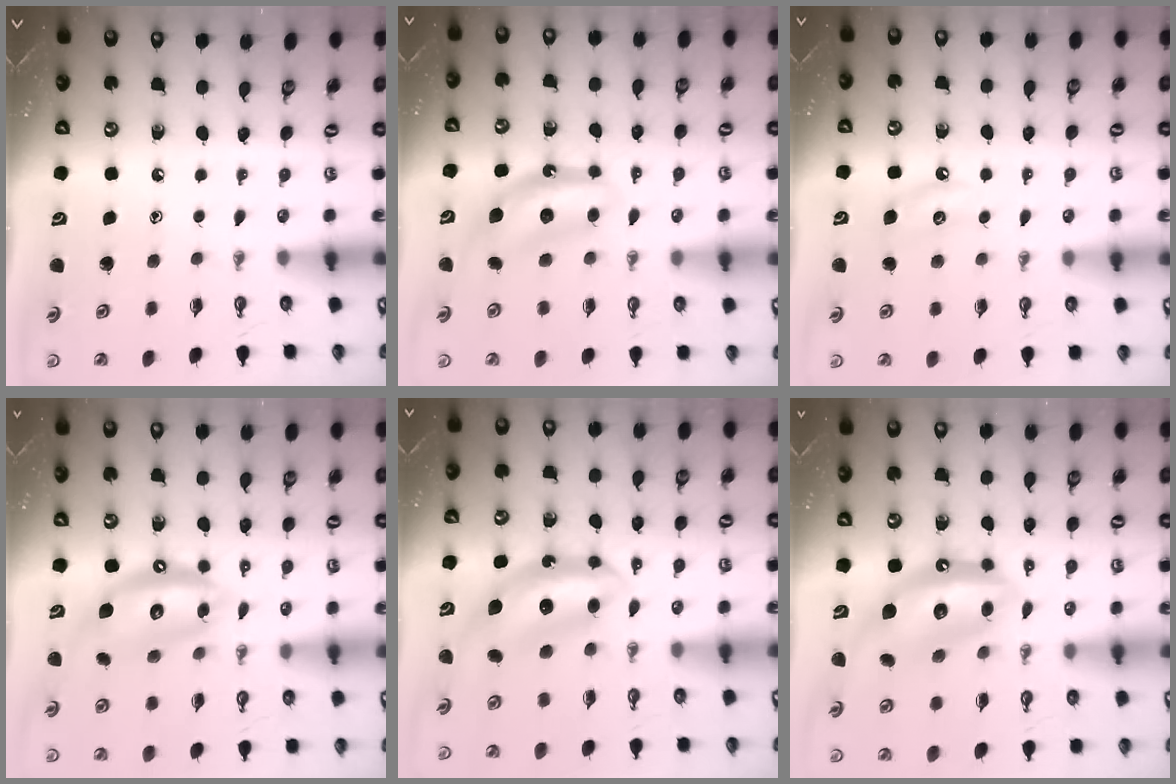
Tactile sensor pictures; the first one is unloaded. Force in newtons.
{"total": 7.4, "press": 7.4, "slide": 0.2}
{"total": 4.3, "press": 4.3, "slide": 0.3}
{"total": 11.8, "press": 11.7, "slide": 1.2}
{"total": 7.3, "press": 7.3, "slide": 0.2}
{"total": 12.8, "press": 12.8, "slide": 1.1}